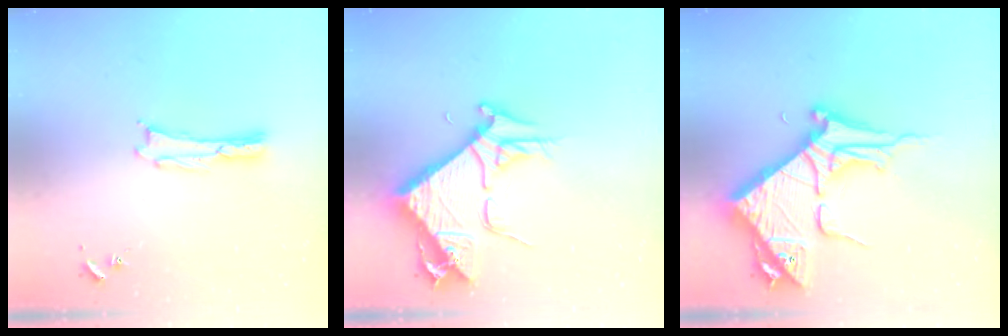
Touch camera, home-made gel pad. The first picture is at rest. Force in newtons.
{"total": 8.6, "press": 8.6, "slide": 1.0}
{"total": 9.2, "press": 9.2, "slide": 1.1}